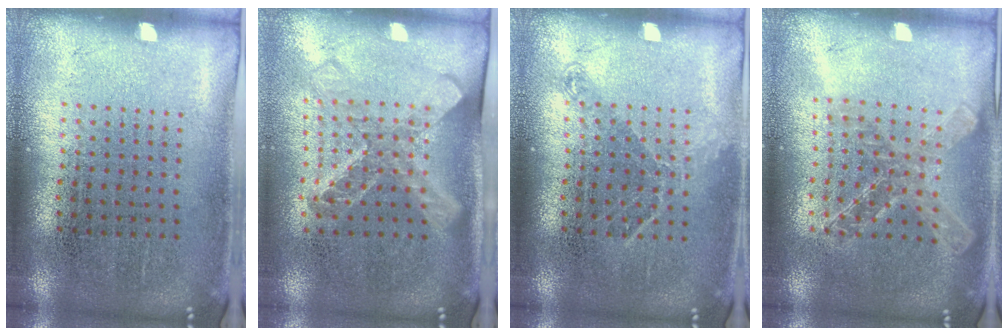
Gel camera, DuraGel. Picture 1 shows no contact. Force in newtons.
{"total": 1.7, "press": 1.3, "slide": 1.0}
{"total": 1.1, "press": 0.8, "slide": 0.6}
{"total": 1.5, "press": 1.3, "slide": 0.6}